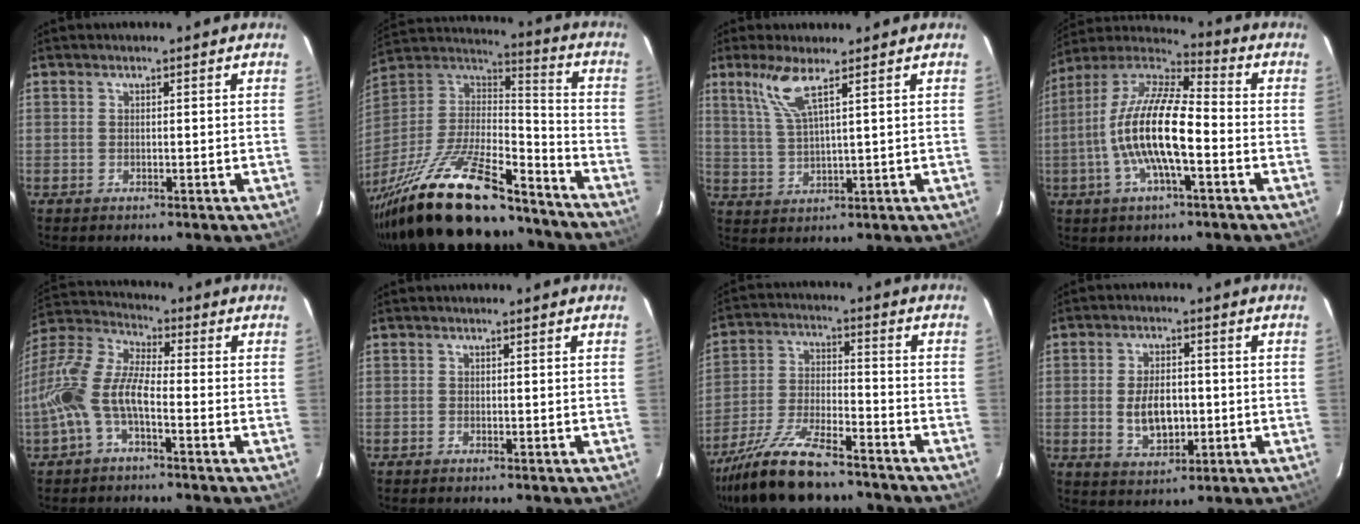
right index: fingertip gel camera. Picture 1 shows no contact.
{"total": 31.9, "force": [-23.7, 9.9, 18.9], "torque": [-0.369, -0.036, -0.380]}
{"total": 6.1, "force": [3.7, 0.1, 4.9], "torque": [-0.108, -0.003, 0.080]}
{"total": 16.4, "force": [-3.7, 4.4, 15.3], "torque": [-0.293, -0.003, -0.077]}
{"total": 12.4, "force": [-3.9, 4.6, 10.8], "torque": [-0.238, 0.007, -0.085]}
{"total": 0.0}
{"total": 17.8, "force": [-14.5, 4.5, 9.3], "torque": [-0.198, -0.031, -0.255]}
{"total": 7.7, "force": [-0.9, 4.5, 6.2], "torque": [-0.119, -0.004, -0.008]}